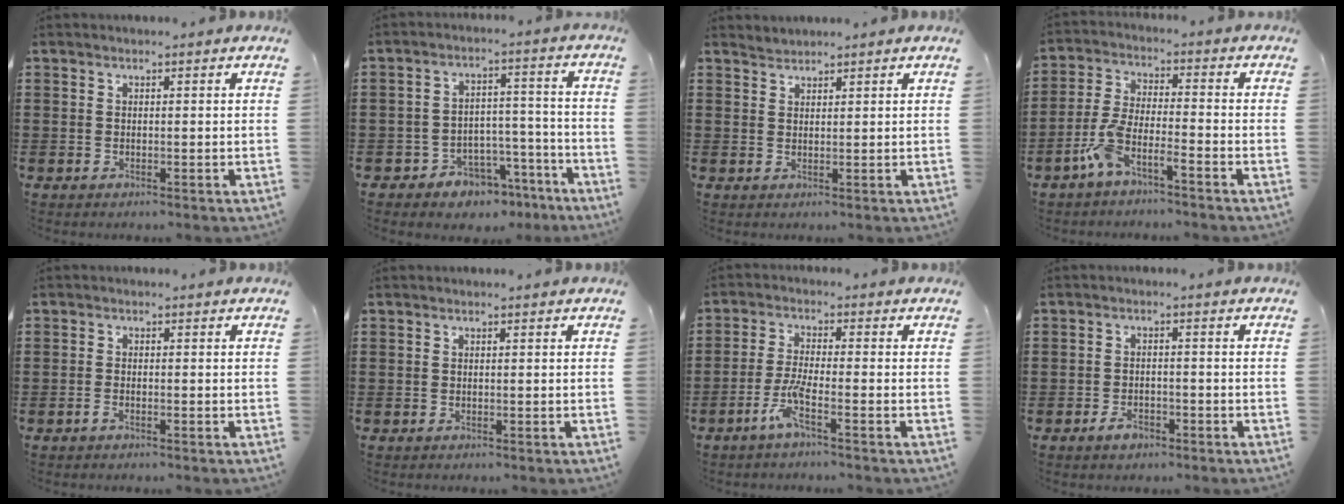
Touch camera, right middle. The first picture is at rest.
{"total": 4.9, "force": [-4.3, 2.4, 0.5], "torque": [-0.015, 0.021, -0.085]}
{"total": 1.2, "force": [1.1, 0.0, -0.4], "torque": [0.003, -0.001, 0.023]}
{"total": 5.7, "force": [-4.3, 0.8, 3.7], "torque": [-0.097, -0.011, -0.088]}
{"total": 1.0, "force": [-0.7, 0.1, 0.6], "torque": [-0.014, -0.004, -0.012]}
{"total": 0.0}
{"total": 4.5, "force": [-2.6, 0.3, 3.7], "torque": [-0.076, -0.003, -0.051]}
{"total": 2.3, "force": [-1.6, 1.1, 1.2], "torque": [-0.021, 0.004, -0.032]}